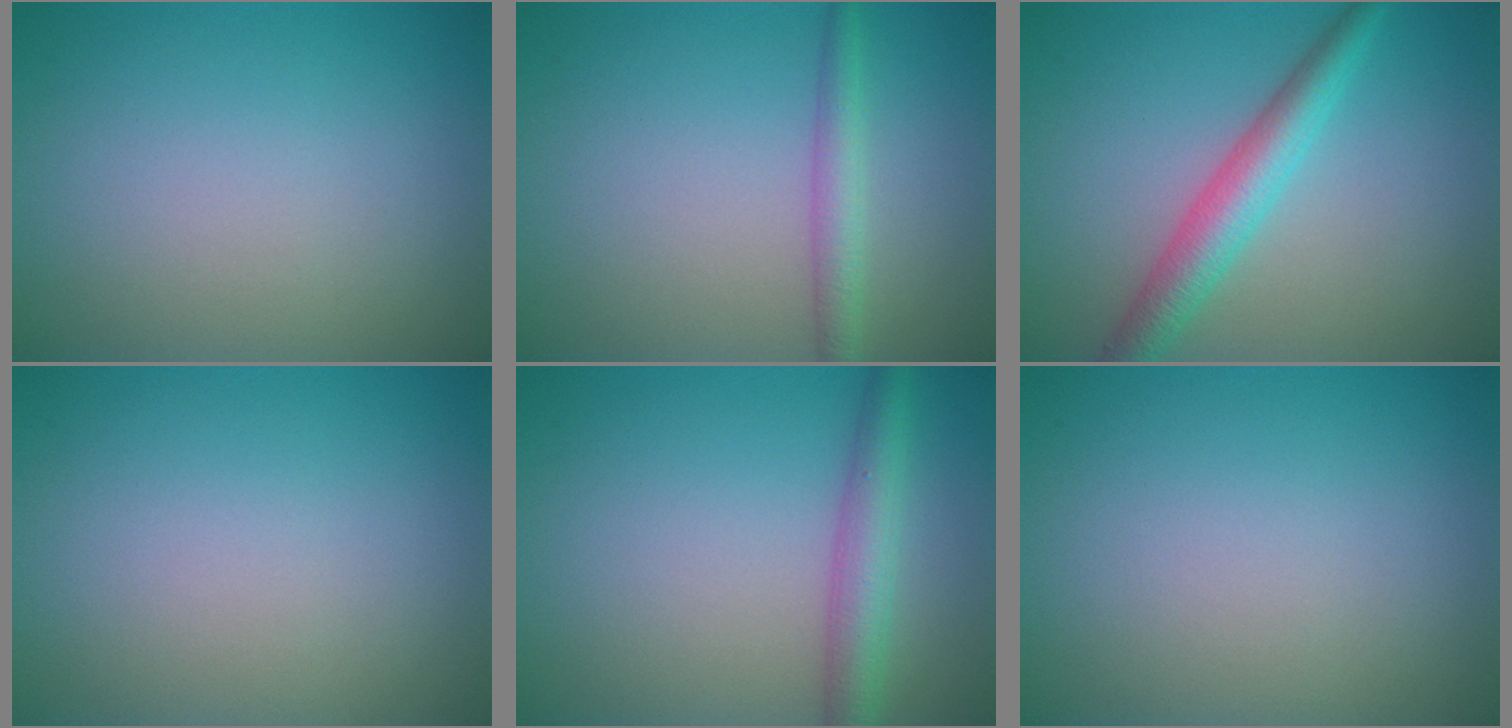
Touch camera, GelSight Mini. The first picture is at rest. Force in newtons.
{"total": 2.3, "press": 2.3, "slide": 0.1}
{"total": 4.2, "press": 4.2, "slide": 0.1}
{"total": 0.0}
{"total": 3.7, "press": 3.7, "slide": 0.1}
{"total": 0.0}